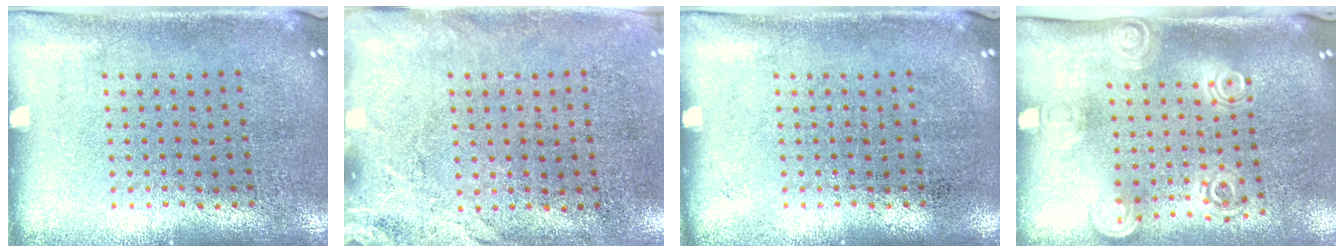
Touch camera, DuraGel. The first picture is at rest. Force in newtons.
{"total": 2.6, "press": 2.1, "slide": 1.6}
{"total": 0.0}
{"total": 1.9, "press": 1.4, "slide": 1.3}